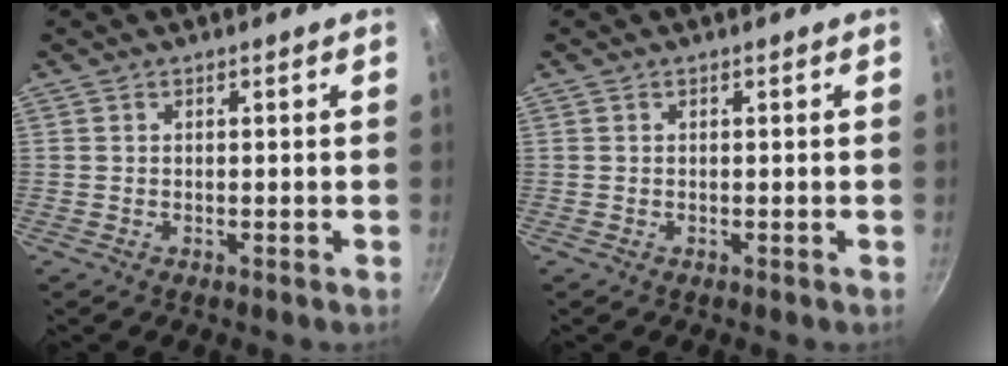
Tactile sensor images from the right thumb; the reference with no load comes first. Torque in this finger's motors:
{"motor_torque": [-0.22, 0.23, 0.06, 0.07, 0.00]}